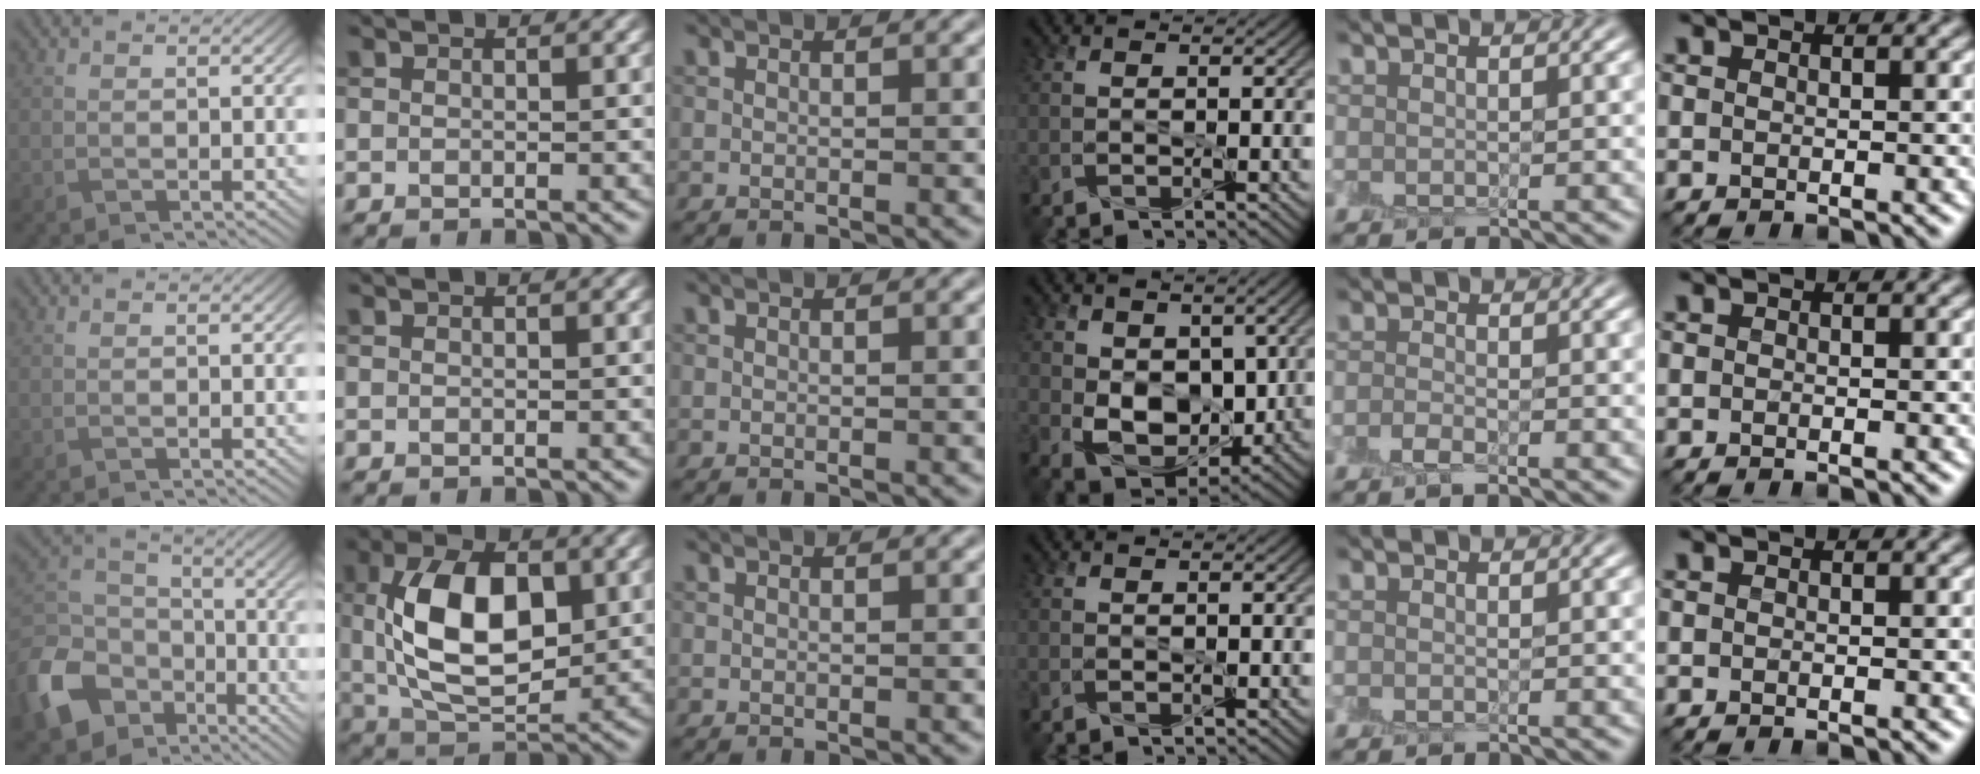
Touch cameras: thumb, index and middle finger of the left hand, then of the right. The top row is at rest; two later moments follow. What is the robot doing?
{"motion": "peel", "object": "small bumper sticker"}